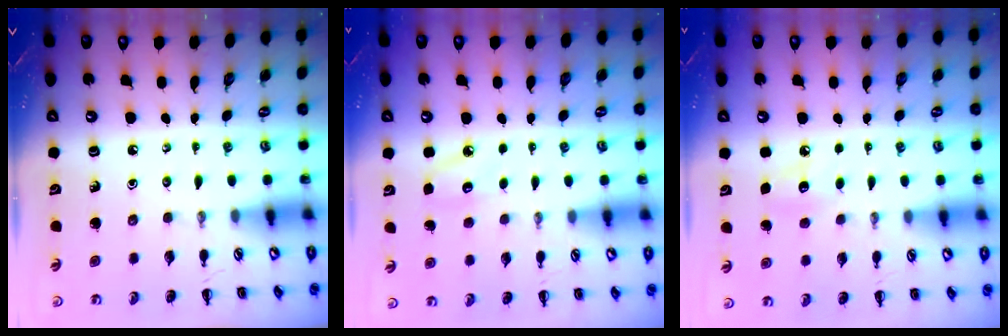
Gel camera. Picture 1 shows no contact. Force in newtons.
{"total": 7.1, "press": 6.8, "slide": 2.0}
{"total": 6.8, "press": 6.5, "slide": 1.9}